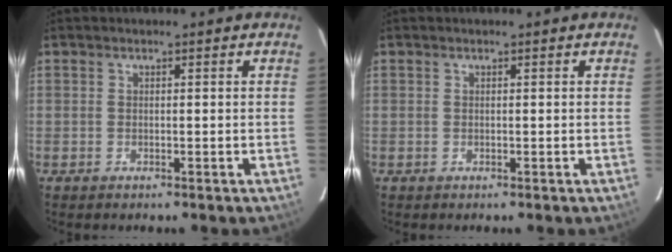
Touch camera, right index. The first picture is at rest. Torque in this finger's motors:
{"motor_torque": [0.00, 0.00, 0.00, 0.00]}